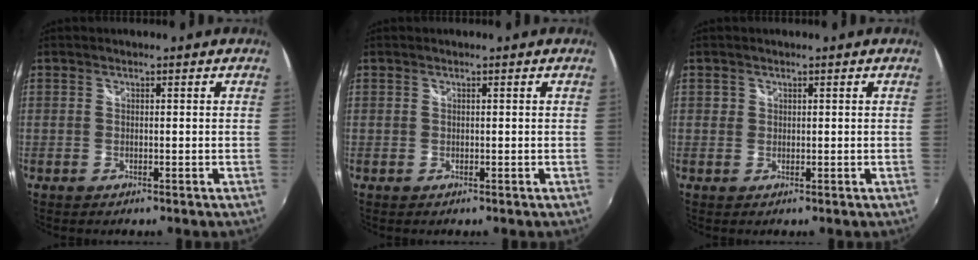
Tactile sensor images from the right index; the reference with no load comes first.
{"total": 0.0}
{"total": 0.9, "force": [0.0, 0.9, 0.1], "torque": [-0.001, 0.001, -0.002]}